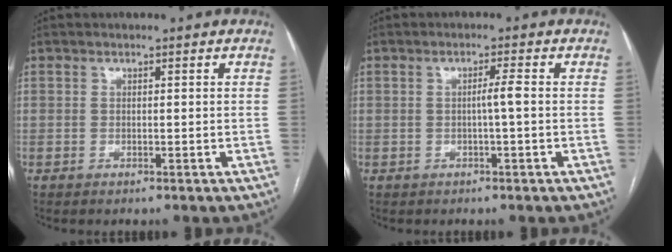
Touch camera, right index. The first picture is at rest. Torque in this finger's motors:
{"motor_torque": [0.42, -0.21, -0.02, 0.02]}